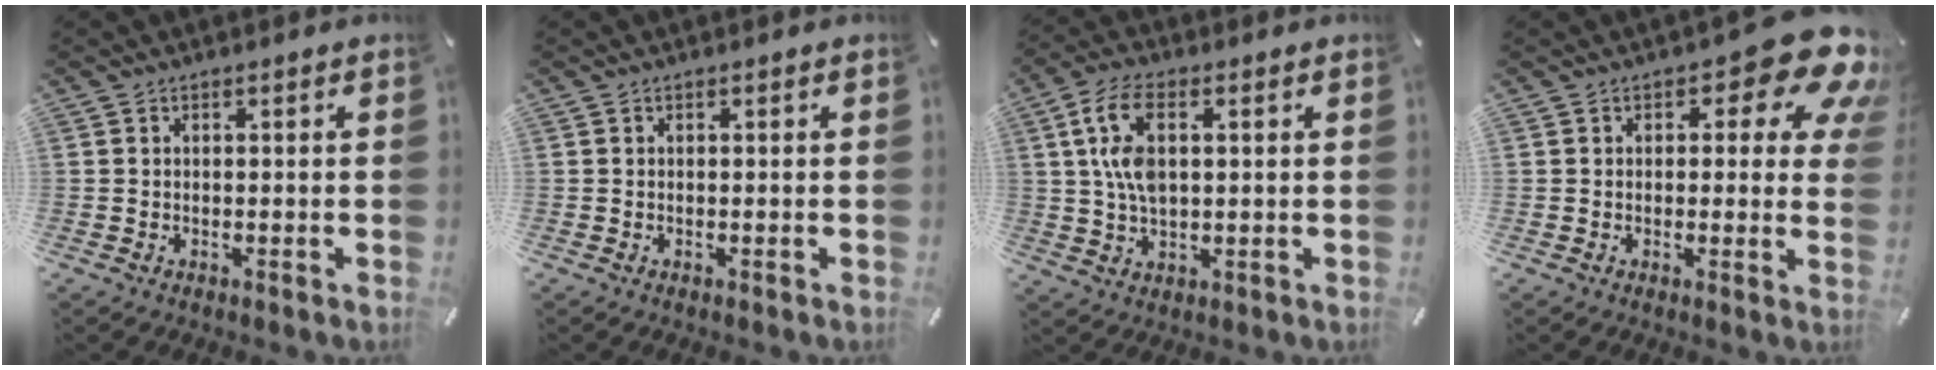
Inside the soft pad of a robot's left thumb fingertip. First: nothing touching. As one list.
[{"total": 0.0}, {"total": 9.9, "force": [2.4, 5.4, 8.0], "torque": [-0.193, 0.000, 0.036]}, {"total": 11.5, "force": [5.8, 5.1, 8.5], "torque": [-0.100, -0.034, 0.096]}]